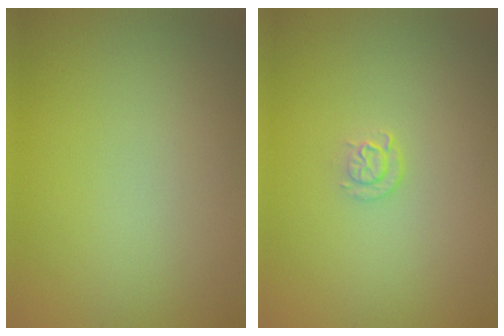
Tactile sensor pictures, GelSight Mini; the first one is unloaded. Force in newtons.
{"total": 1.1, "press": 0.6, "slide": 0.9}